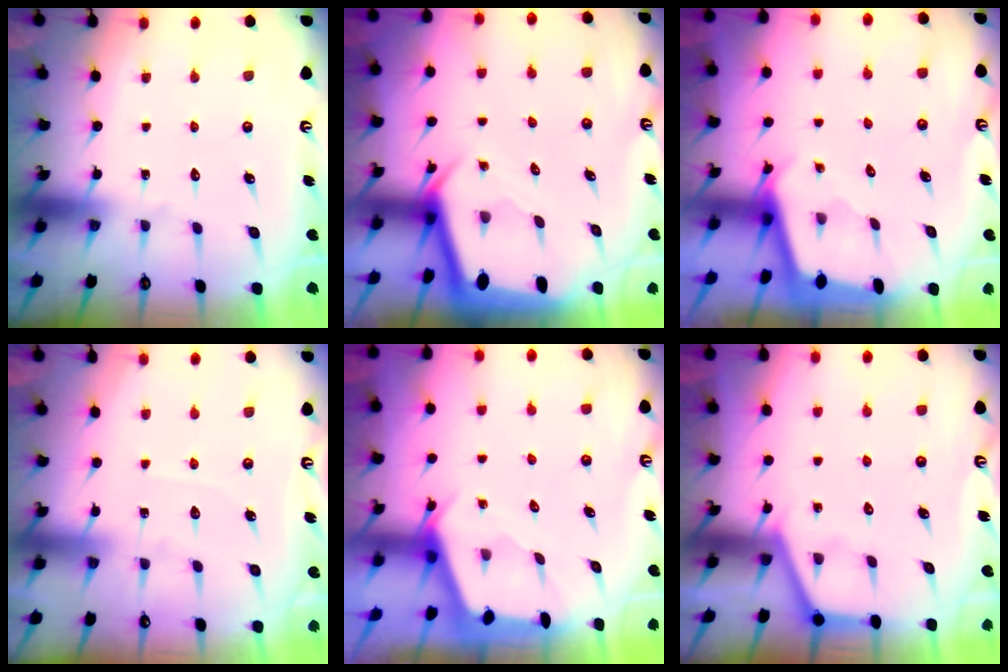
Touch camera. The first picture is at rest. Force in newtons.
{"total": 2.7, "press": 2.7, "slide": 0.2}
{"total": 1.9, "press": 1.9, "slide": 0.1}
{"total": 4.0, "press": 3.9, "slide": 0.5}
{"total": 2.4, "press": 2.4, "slide": 0.3}
{"total": 2.8, "press": 2.8, "slide": 0.4}